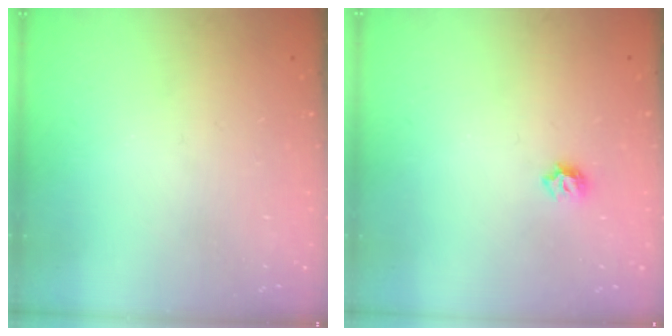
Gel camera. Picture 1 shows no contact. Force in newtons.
{"total": 5.5, "press": 5.4, "slide": 0.7}